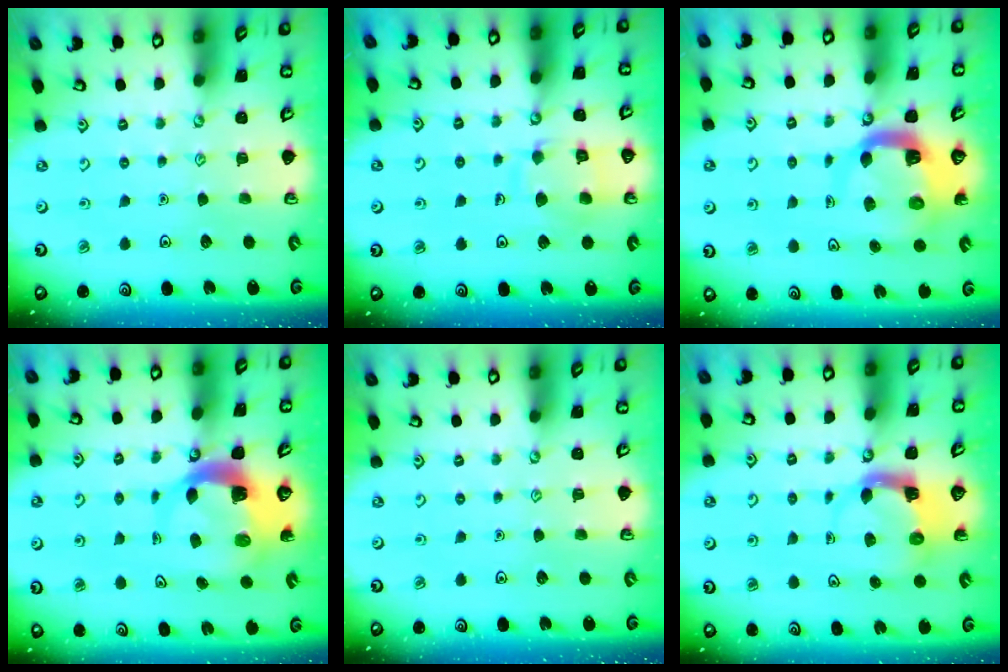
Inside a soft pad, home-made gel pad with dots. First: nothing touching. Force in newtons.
{"total": 10.3, "press": 10.2, "slide": 0.7}
{"total": 8.0, "press": 7.9, "slide": 1.0}
{"total": 6.4, "press": 6.3, "slide": 0.9}
{"total": 0.0}
{"total": 3.8, "press": 3.8, "slide": 0.6}